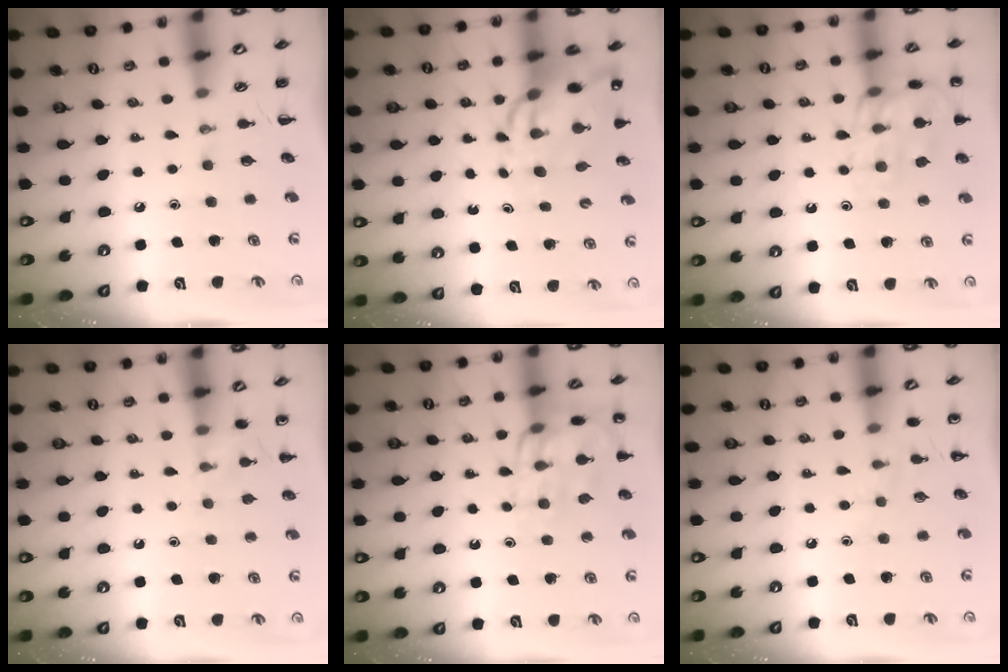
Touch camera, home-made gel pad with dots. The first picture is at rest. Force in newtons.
{"total": 10.7, "press": 10.3, "slide": 2.8}
{"total": 14.1, "press": 14.1, "slide": 1.1}
{"total": 6.3, "press": 5.9, "slide": 2.1}
{"total": 13.5, "press": 13.4, "slide": 1.5}
{"total": 6.1, "press": 5.6, "slide": 2.4}